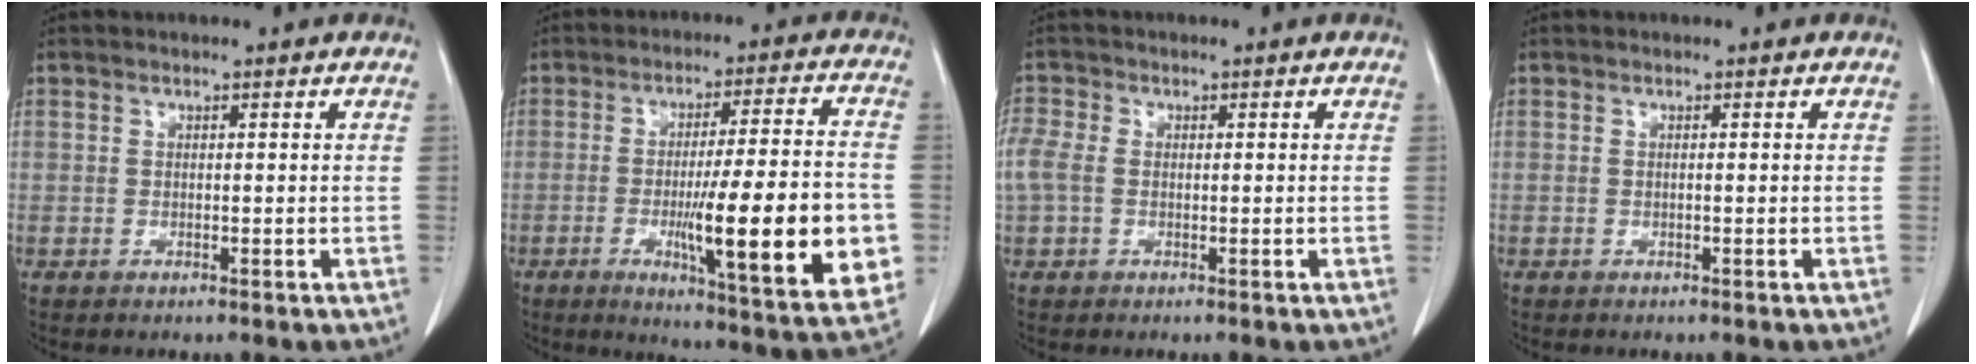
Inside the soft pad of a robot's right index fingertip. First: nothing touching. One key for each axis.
{"total": 20.5, "fx": -4.4, "fy": 1.5, "fz": 20.0, "tx": -0.245, "ty": -0.017, "tz": -0.058}
{"total": 4.8, "fx": 0.0, "fy": 3.5, "fz": 3.2, "tx": -0.109, "ty": 0.022, "tz": 0.002}
{"total": 0.0}